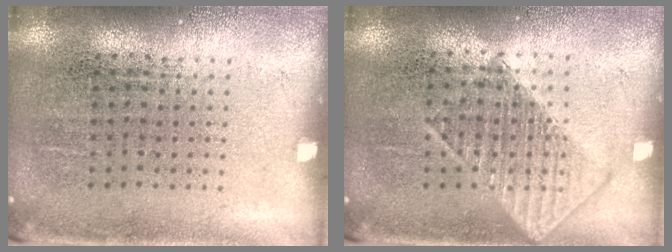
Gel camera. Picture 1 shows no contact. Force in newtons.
{"total": 1.2, "press": 1.2, "slide": 0.2}